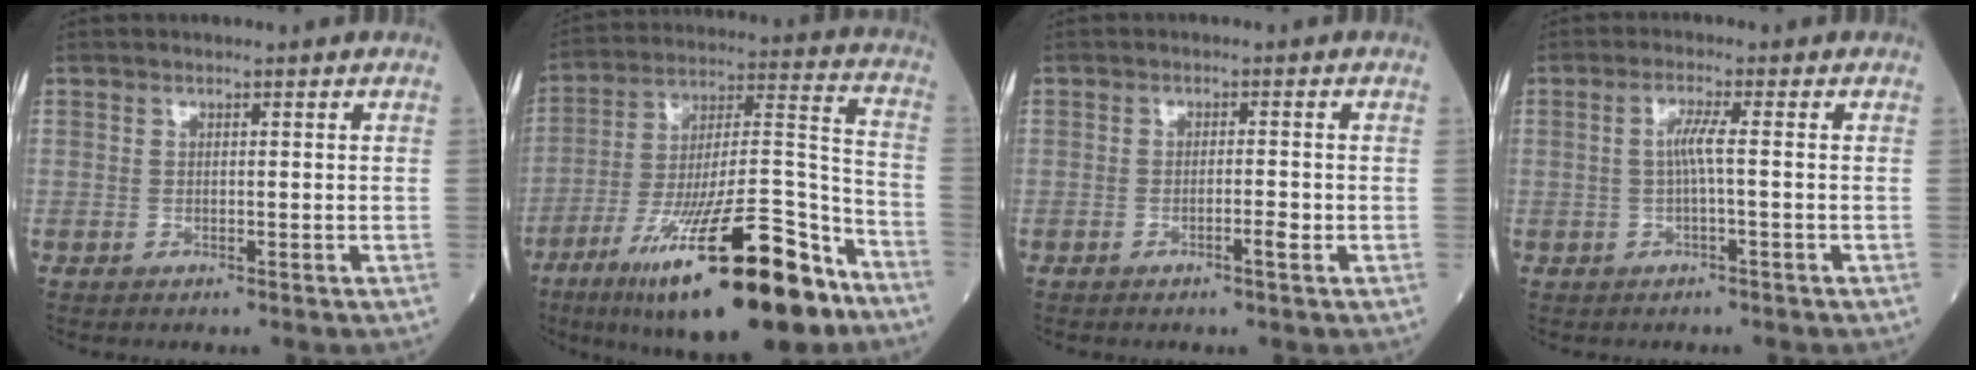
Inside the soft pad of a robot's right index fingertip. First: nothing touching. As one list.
[{"total": 25.6, "force": [-15.7, 4.6, 19.8], "torque": [-0.289, -0.011, -0.255]}, {"total": 1.6, "force": [-0.8, 0.0, 1.4], "torque": [-0.026, -0.001, -0.013]}, {"total": 2.6, "force": [-0.2, -0.2, 2.6], "torque": [-0.051, 0.004, -0.003]}]